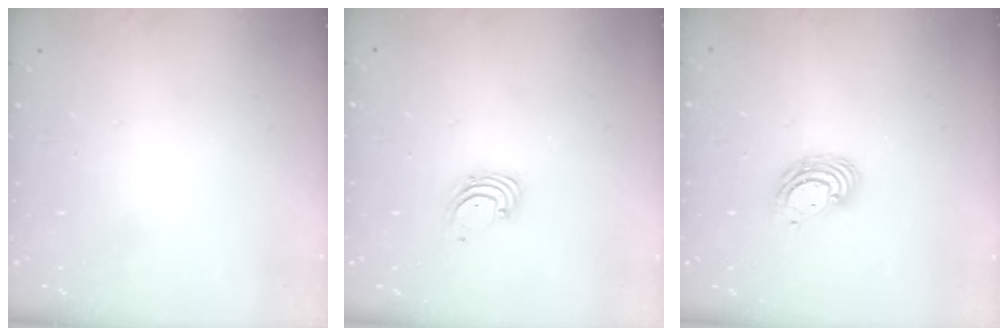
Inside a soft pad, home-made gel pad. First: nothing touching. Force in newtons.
{"total": 1.6, "press": 1.6, "slide": 0.1}
{"total": 5.8, "press": 5.8, "slide": 0.4}